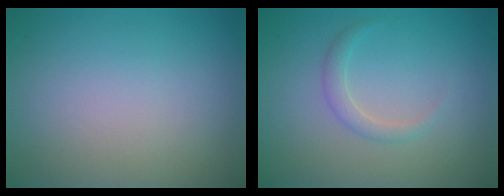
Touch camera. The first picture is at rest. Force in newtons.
{"total": 1.4, "press": 1.4, "slide": 0.1}